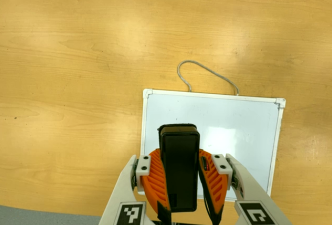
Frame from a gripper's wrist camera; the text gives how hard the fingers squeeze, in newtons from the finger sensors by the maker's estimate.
{"total": 10.0, "left": 8.6, "right": 11.3}